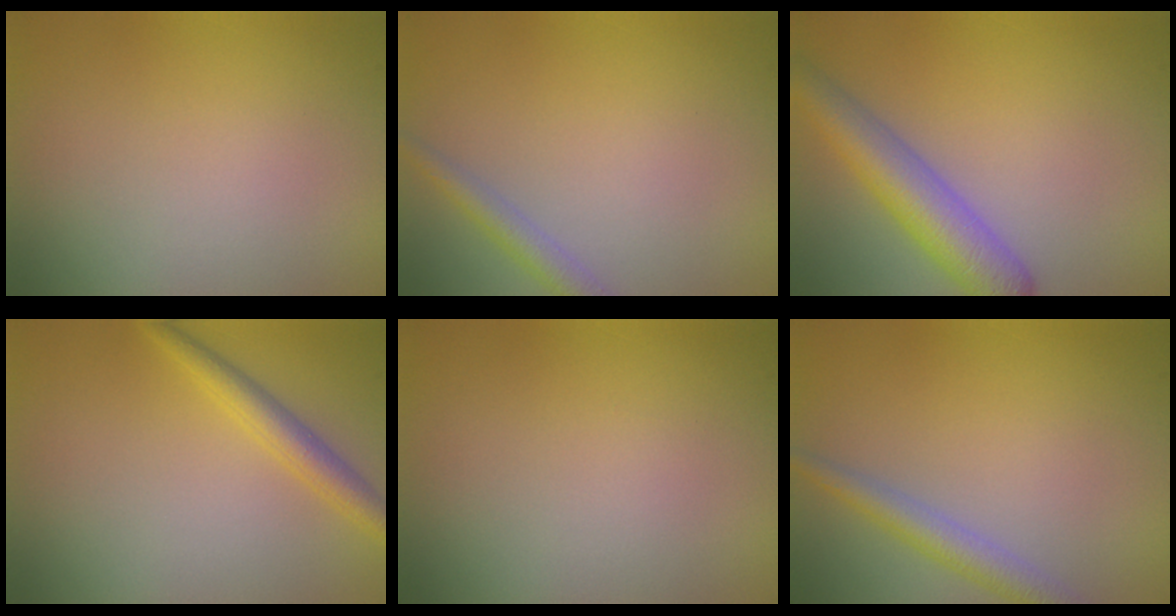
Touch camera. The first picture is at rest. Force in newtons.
{"total": 2.0, "press": 2.0, "slide": 0.1}
{"total": 5.4, "press": 5.4, "slide": 0.2}
{"total": 2.5, "press": 2.5, "slide": 0.0}
{"total": 0.0}
{"total": 2.9, "press": 2.9, "slide": 0.1}